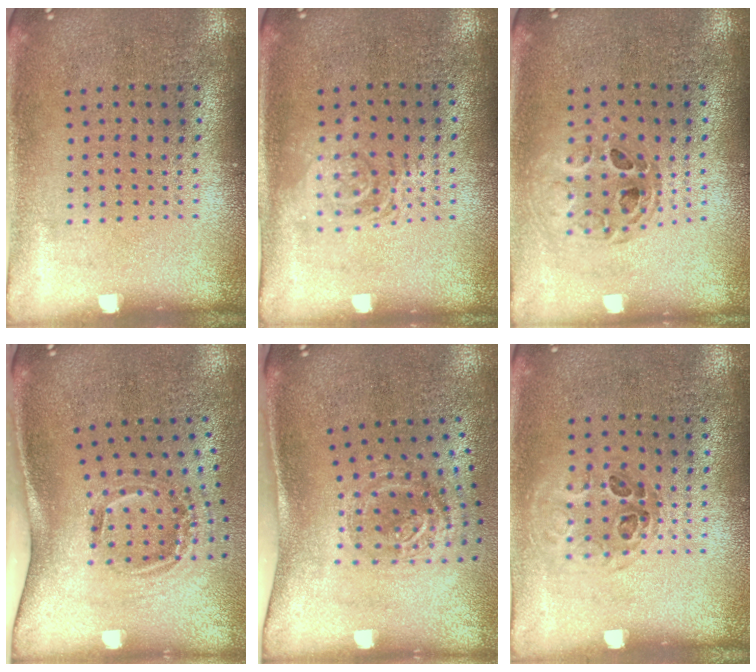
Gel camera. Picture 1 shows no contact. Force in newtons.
{"total": 1.3, "press": 1.2, "slide": 0.5}
{"total": 0.8, "press": 0.8, "slide": 0.2}
{"total": 2.1, "press": 1.2, "slide": 1.7}
{"total": 1.9, "press": 1.2, "slide": 1.4}
{"total": 1.0, "press": 0.6, "slide": 0.7}